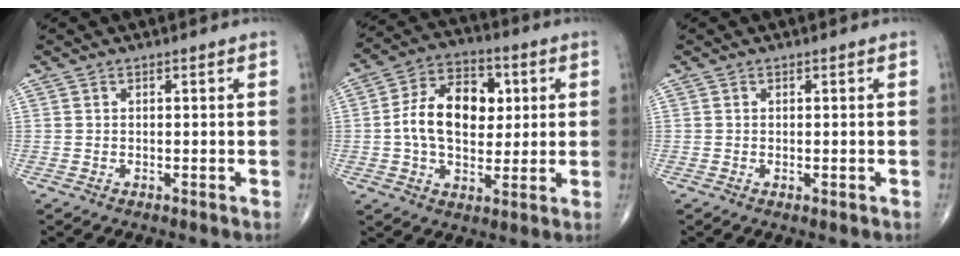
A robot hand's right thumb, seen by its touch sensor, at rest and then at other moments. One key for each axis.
{"total": 14.5, "fx": 1.4, "fy": 9.7, "fz": 10.7, "tx": -0.154, "ty": 0.015, "tz": 0.017}
{"total": 0.8, "fx": -0.2, "fy": 0.3, "fz": 0.7, "tx": -0.014, "ty": -0.004, "tz": -0.002}